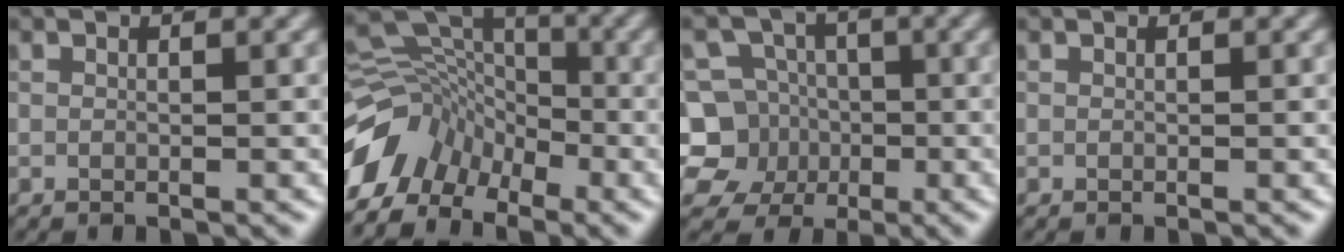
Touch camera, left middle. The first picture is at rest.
{"total": 6.5, "force": [-3.9, 4.4, 2.6], "torque": [-0.047, -0.002, -0.087]}
{"total": 7.3, "force": [-1.5, 6.9, 1.9], "torque": [-0.028, 0.016, -0.059]}
{"total": 0.0}